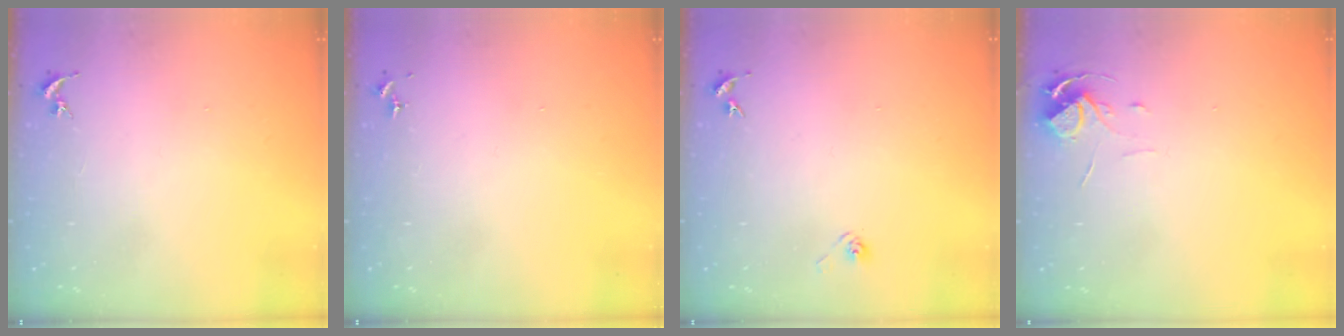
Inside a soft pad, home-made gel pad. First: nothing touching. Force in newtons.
{"total": 0.0}
{"total": 3.1, "press": 2.7, "slide": 1.4}
{"total": 5.7, "press": 5.7, "slide": 0.4}